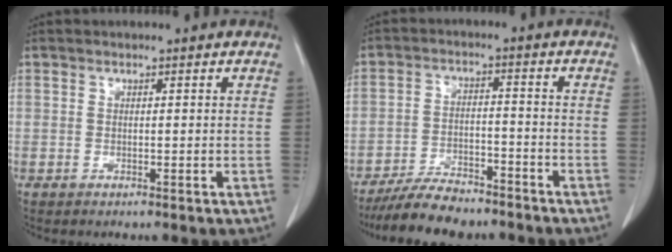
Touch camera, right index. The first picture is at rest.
{"total": 9.9, "force": [-8.7, 2.6, 3.9], "torque": [-0.064, -0.009, -0.146]}